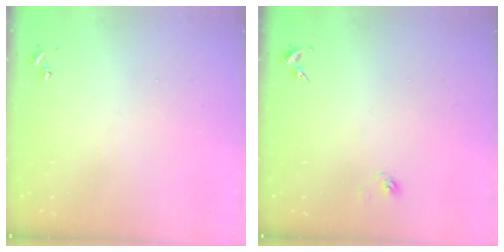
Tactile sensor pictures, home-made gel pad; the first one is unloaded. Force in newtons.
{"total": 2.9, "press": 2.5, "slide": 1.5}